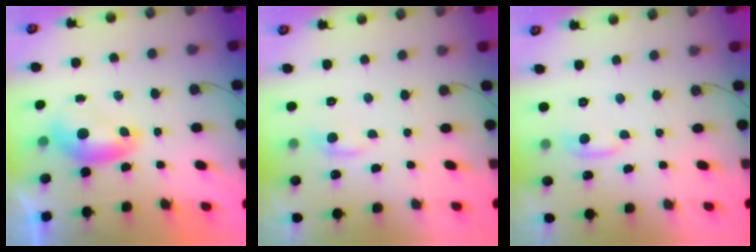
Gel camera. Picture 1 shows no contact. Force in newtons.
{"total": 0.9, "press": 0.5, "slide": 0.7}
{"total": 0.8, "press": 0.2, "slide": 0.8}